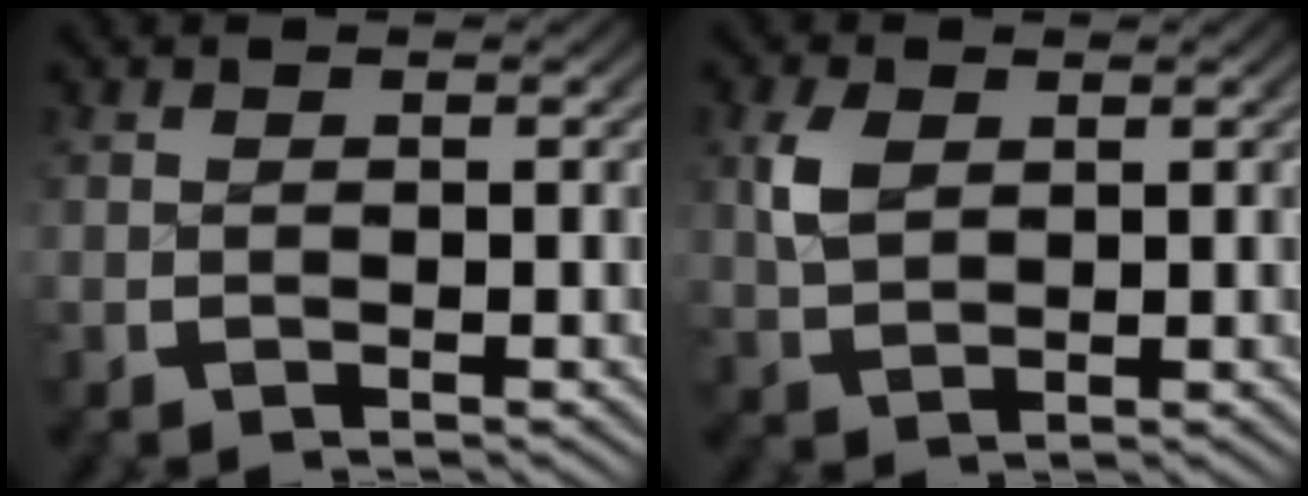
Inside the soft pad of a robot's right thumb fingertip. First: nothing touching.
{"total": 2.8, "force": [1.1, 1.8, 1.8], "torque": [-0.039, -0.003, 0.028]}